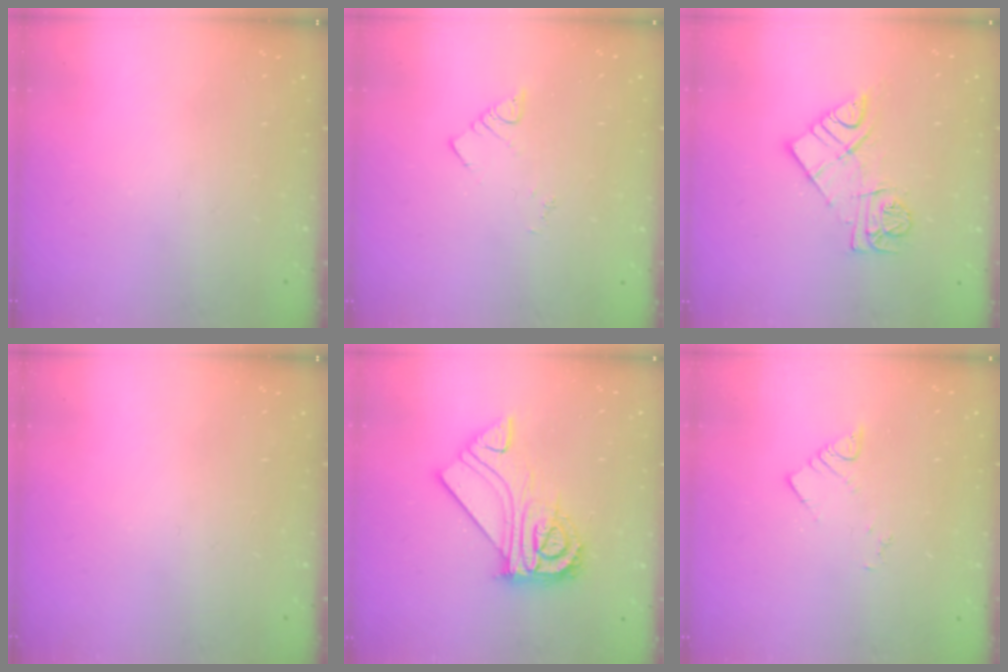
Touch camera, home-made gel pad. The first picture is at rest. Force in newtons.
{"total": 1.8, "press": 1.8, "slide": 0.3}
{"total": 10.5, "press": 10.5, "slide": 0.6}
{"total": 0.0}
{"total": 16.7, "press": 16.6, "slide": 1.4}
{"total": 3.6, "press": 3.5, "slide": 0.2}